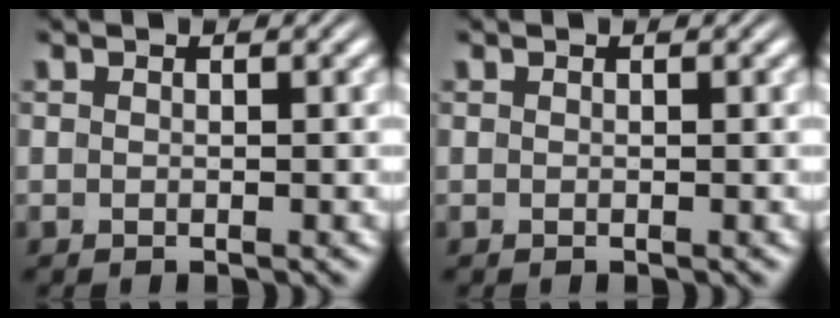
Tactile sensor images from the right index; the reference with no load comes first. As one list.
[{"total": 0.0}]